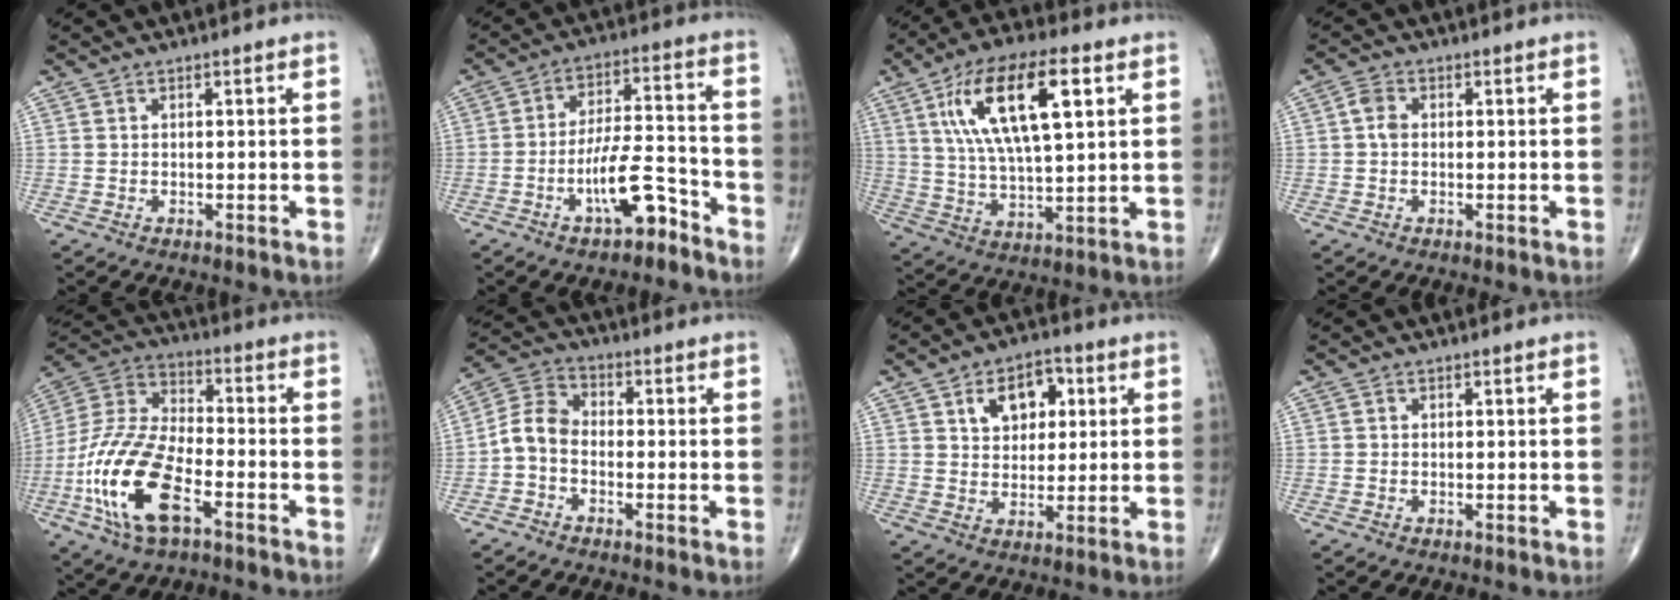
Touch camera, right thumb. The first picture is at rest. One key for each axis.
{"total": 10.2, "fx": -5.9, "fy": 3.5, "fz": 7.6, "tx": -0.126, "ty": 0.056, "tz": -0.098}
{"total": 17.8, "fx": 6.3, "fy": 6.4, "fz": 15.4, "tx": -0.271, "ty": -0.003, "tz": 0.110}
{"total": 2.5, "fx": 0.1, "fy": 1.8, "fz": 1.8, "tx": -0.033, "ty": 0.005, "tz": -0.003}
{"total": 18.9, "fx": -7.4, "fy": 8.5, "fz": 15.2, "tx": -0.317, "ty": 0.030, "tz": -0.140}
{"total": 6.0, "fx": -1.8, "fy": 4.1, "fz": 3.9, "tx": -0.069, "ty": 0.027, "tz": -0.053}
{"total": 9.0, "fx": 3.2, "fy": 6.0, "fz": 5.9, "tx": -0.053, "ty": -0.004, "tz": 0.047}
{"total": 0.0}